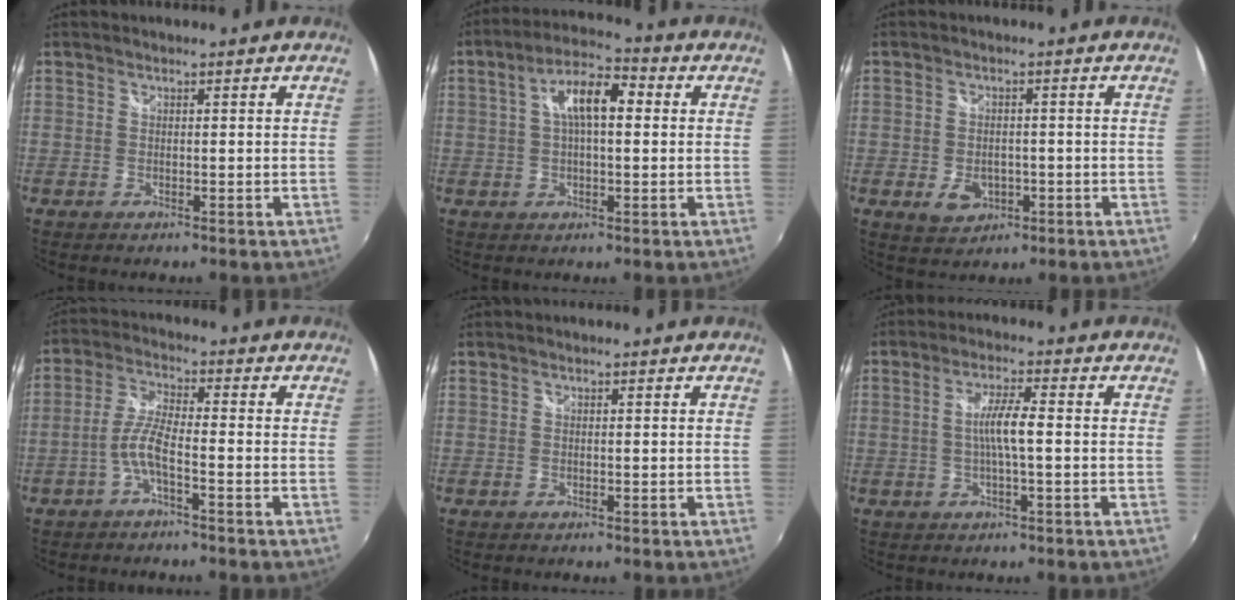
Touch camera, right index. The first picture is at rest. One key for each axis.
{"total": 9.1, "fx": 1.6, "fy": 3.8, "fz": 8.1, "tx": -0.147, "ty": 0.023, "tz": 0.024}
{"total": 5.4, "fx": -1.7, "fy": 4.0, "fz": 3.2, "tx": -0.063, "ty": -0.004, "tz": -0.020}
{"total": 5.2, "fx": -2.5, "fy": 0.7, "fz": 4.5, "tx": -0.102, "ty": 0.009, "tz": -0.047}
{"total": 0.0}
{"total": 5.0, "fx": -0.4, "fy": 0.1, "fz": 5.0, "tx": -0.093, "ty": 0.002, "tz": -0.006}